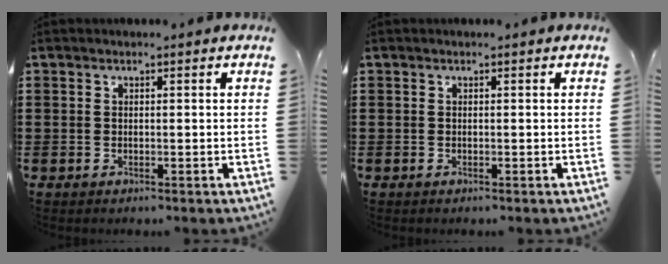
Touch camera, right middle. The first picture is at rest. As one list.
[{"total": 0.0}]